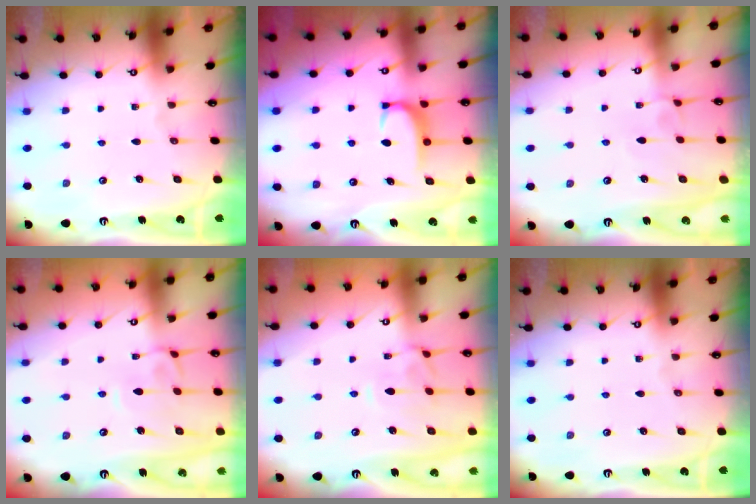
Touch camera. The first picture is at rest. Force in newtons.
{"total": 2.1, "press": 2.1, "slide": 0.1}
{"total": 2.4, "press": 2.4, "slide": 0.2}
{"total": 2.5, "press": 2.4, "slide": 0.7}
{"total": 0.7, "press": 0.3, "slide": 0.6}
{"total": 0.0}